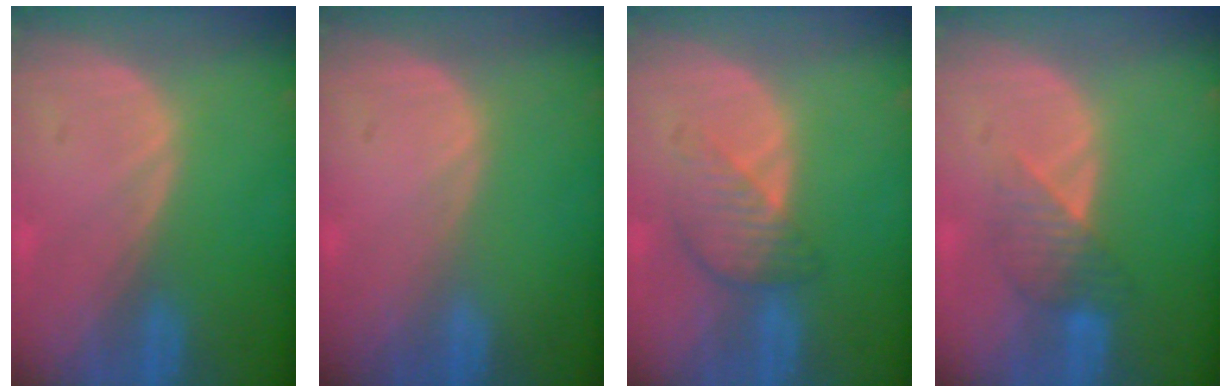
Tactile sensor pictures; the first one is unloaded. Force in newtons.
{"total": 0.0}
{"total": 4.5, "press": 4.1, "slide": 2.0}
{"total": 4.1, "press": 3.8, "slide": 1.4}